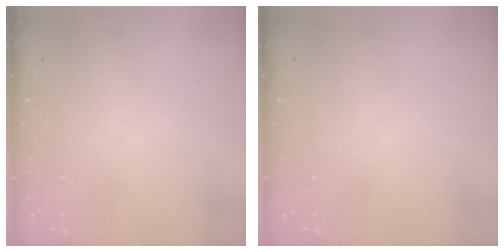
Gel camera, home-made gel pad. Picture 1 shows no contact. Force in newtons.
{"total": 0.0}